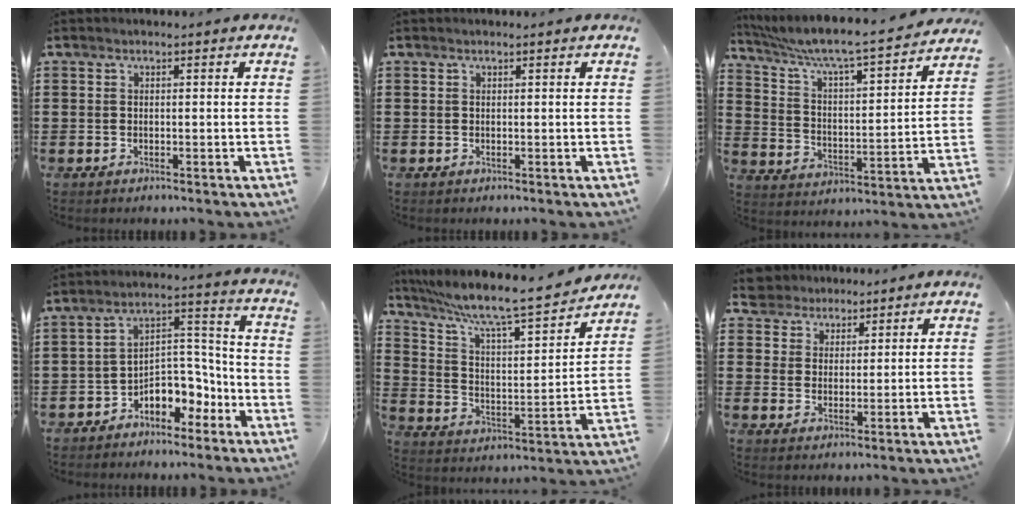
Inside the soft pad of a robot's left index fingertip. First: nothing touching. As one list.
[{"total": 0.0}, {"total": 6.2, "force": [5.3, 0.2, 3.2], "torque": [-0.085, -0.044, 0.080]}, {"total": 6.1, "force": [-4.4, 3.6, 2.1], "torque": [-0.040, 0.012, -0.085]}, {"total": 8.4, "force": [7.0, 0.7, 4.7], "torque": [-0.121, -0.052, 0.111]}, {"total": 4.4, "force": [3.6, 2.4, -0.2], "torque": [-0.019, -0.001, 0.068]}]